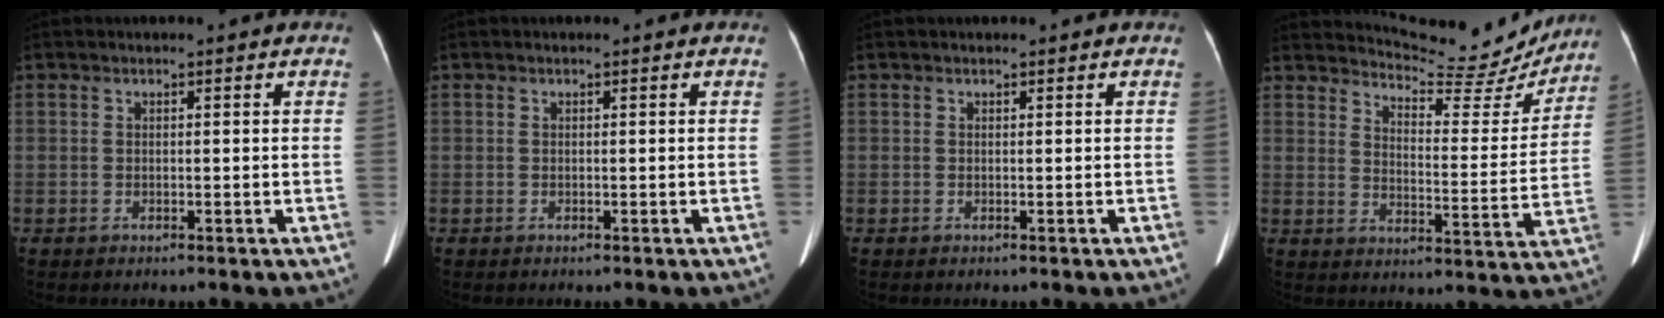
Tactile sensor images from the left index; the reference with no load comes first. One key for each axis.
{"total": 0.0}
{"total": 0.5, "fx": -0.1, "fy": 0.5, "fz": -0.2, "tx": 0.008, "ty": 0.001, "tz": 0.002}
{"total": 21.3, "fx": 19.4, "fy": 4.5, "fz": 7.5, "tx": -0.094, "ty": -0.048, "tz": 0.234}